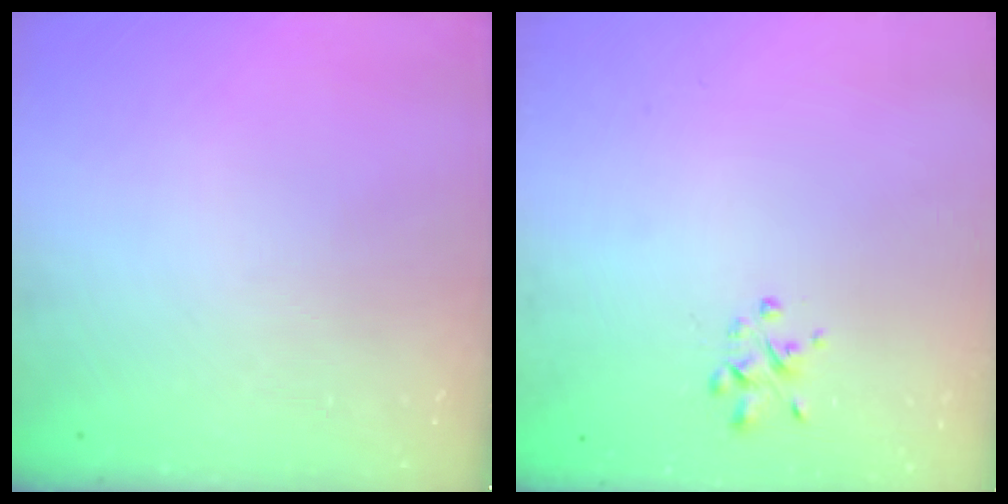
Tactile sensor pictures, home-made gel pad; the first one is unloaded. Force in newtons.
{"total": 1.5, "press": 1.5, "slide": 0.3}